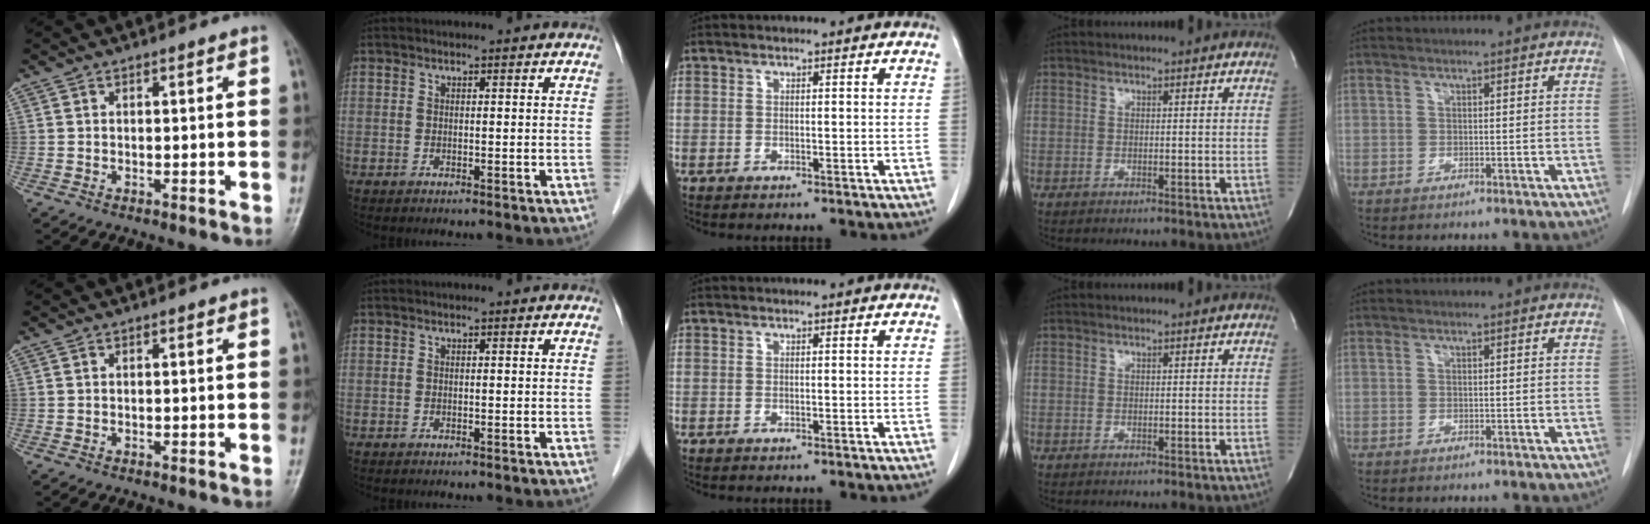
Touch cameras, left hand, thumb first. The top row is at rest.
{}